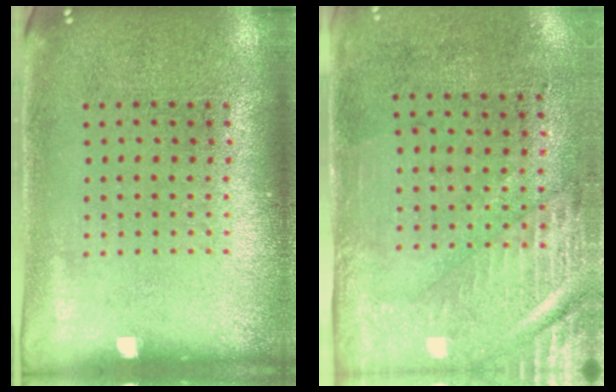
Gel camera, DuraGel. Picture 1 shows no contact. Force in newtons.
{"total": 3.0, "press": 2.5, "slide": 1.5}